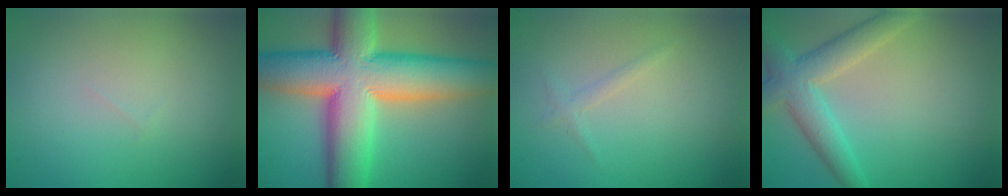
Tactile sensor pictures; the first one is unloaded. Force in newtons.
{"total": 15.0, "press": 15.0, "slide": 0.8}
{"total": 0.8, "press": 0.8, "slide": 0.1}
{"total": 4.5, "press": 4.5, "slide": 0.2}